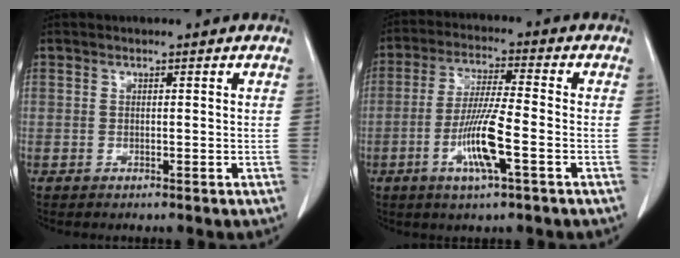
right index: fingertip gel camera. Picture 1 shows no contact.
{"total": 9.2, "force": [-3.3, 0.3, 8.6], "torque": [-0.169, -0.010, -0.065]}